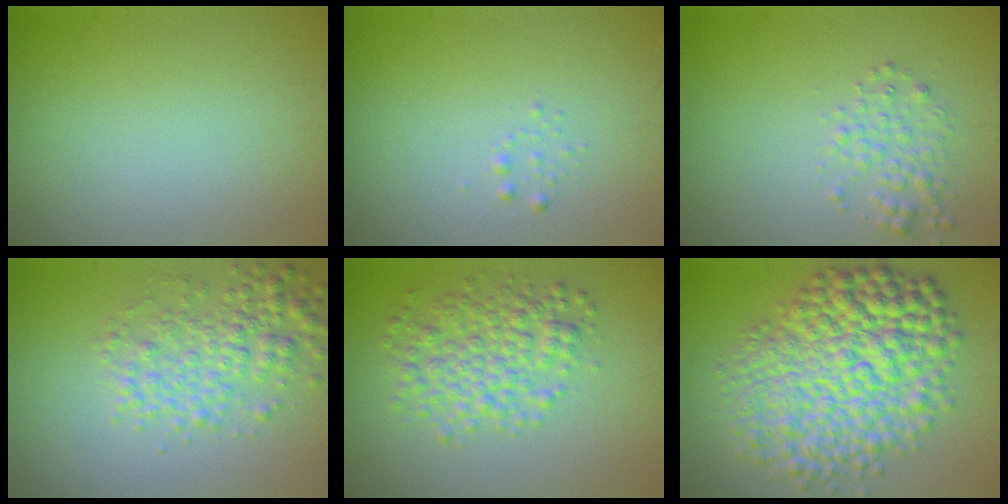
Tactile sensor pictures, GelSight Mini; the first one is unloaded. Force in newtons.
{"total": 0.6, "press": 0.6, "slide": 0.1}
{"total": 2.0, "press": 2.0, "slide": 0.1}
{"total": 4.1, "press": 4.1, "slide": 0.1}
{"total": 4.7, "press": 4.7, "slide": 0.0}
{"total": 10.9, "press": 10.9, "slide": 0.0}